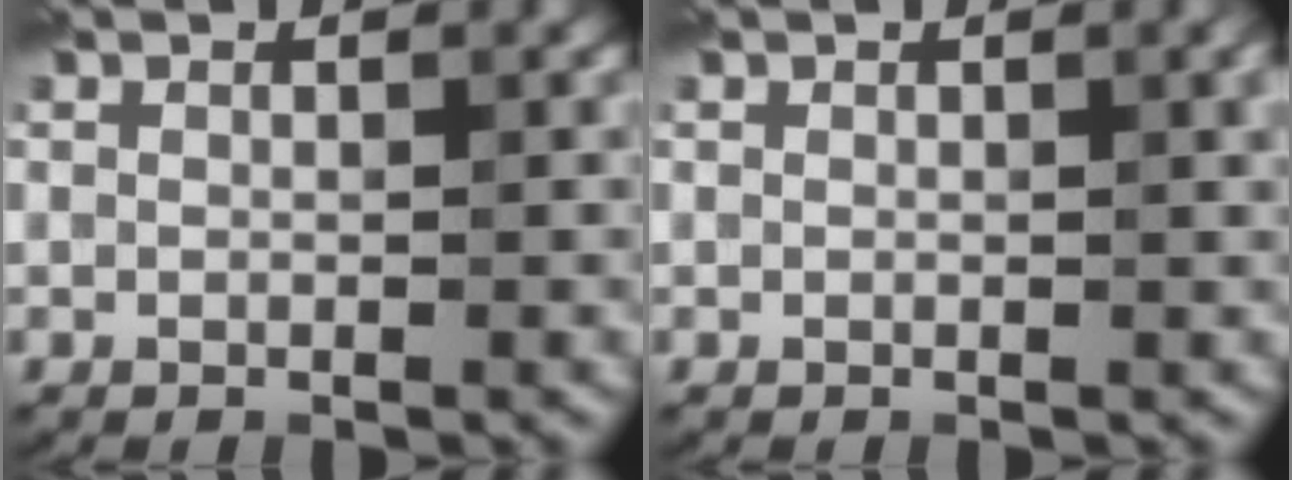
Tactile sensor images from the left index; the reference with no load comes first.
{"total": 1.7, "force": [0.6, 0.5, 1.5], "torque": [-0.019, 0.001, 0.011]}